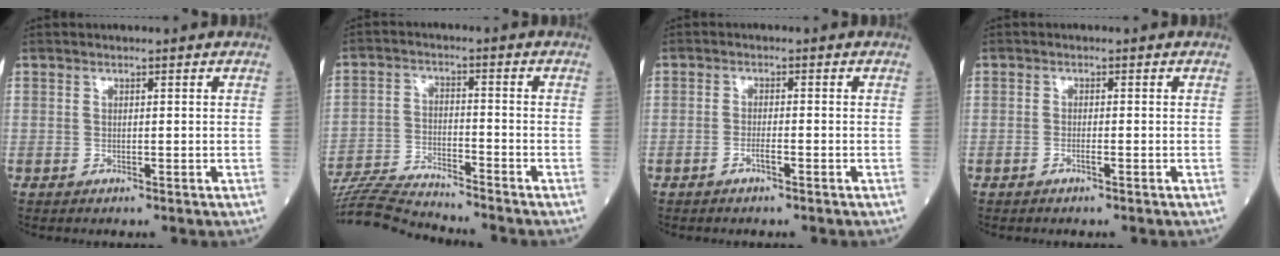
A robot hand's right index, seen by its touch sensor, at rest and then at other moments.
{"total": 10.6, "force": [-10.5, -0.6, 1.8], "torque": [-0.033, -0.006, -0.191]}
{"total": 1.6, "force": [-1.0, 0.1, 1.2], "torque": [-0.024, 0.001, -0.020]}
{"total": 0.9, "force": [-0.6, 0.0, 0.7], "torque": [-0.016, 0.001, -0.012]}